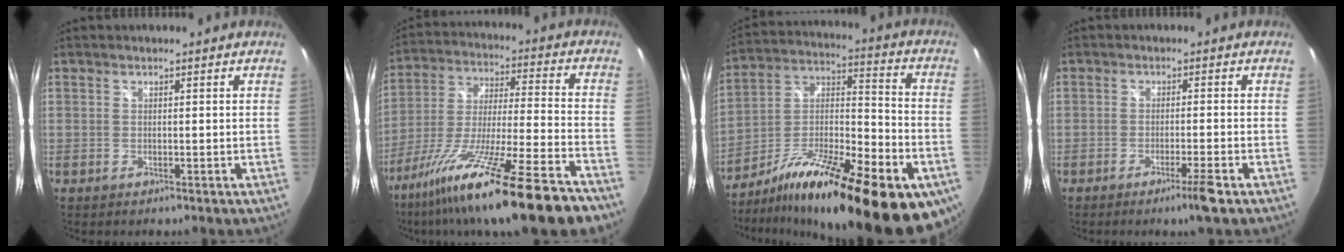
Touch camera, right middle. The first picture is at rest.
{"total": 24.4, "force": [-17.7, 0.5, 16.8], "torque": [-0.303, -0.074, -0.291]}
{"total": 31.0, "force": [-18.4, 8.8, 23.4], "torque": [-0.357, -0.010, -0.283]}
{"total": 3.7, "force": [-2.3, -0.7, 2.9], "torque": [-0.056, -0.003, -0.039]}